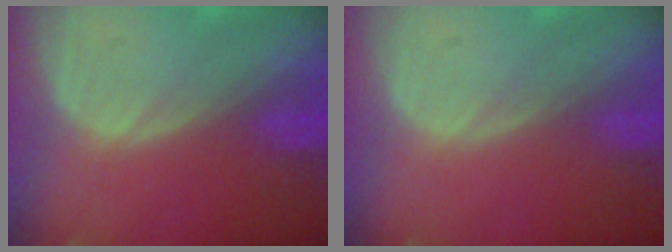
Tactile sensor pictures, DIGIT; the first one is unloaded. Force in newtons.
{"total": 0.0}